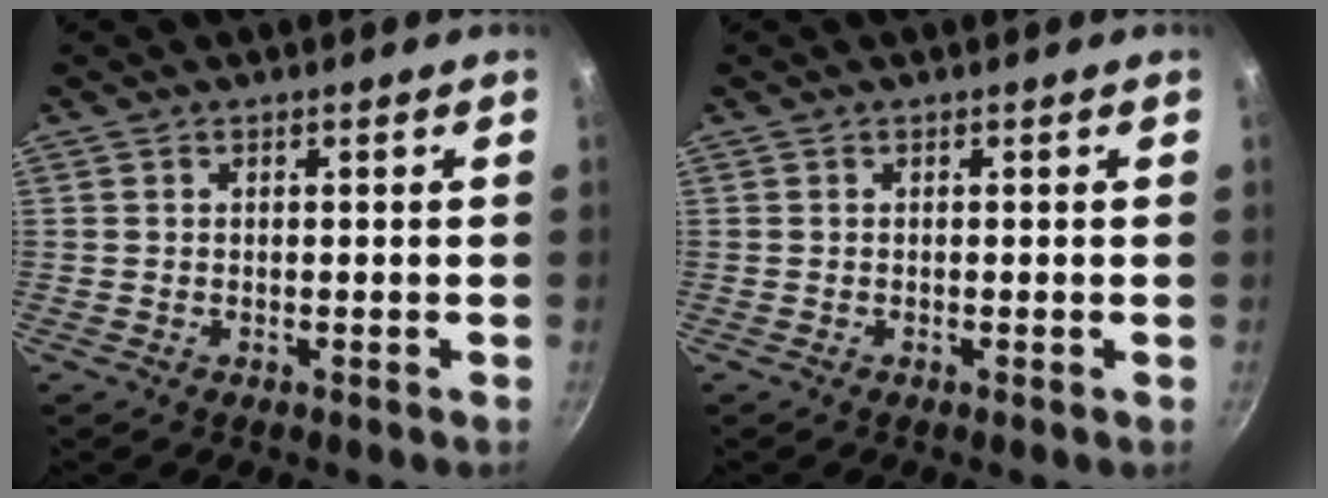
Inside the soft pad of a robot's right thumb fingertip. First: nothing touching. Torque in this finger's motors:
{"motor_torque": [0.40, -0.01, 0.23, -0.01, 0.03]}